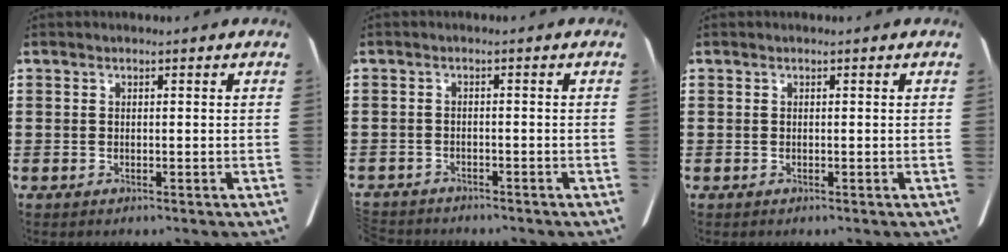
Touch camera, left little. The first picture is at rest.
{"total": 1.8, "force": [-1.8, -0.1, -0.1], "torque": [-0.004, -0.003, -0.040]}
{"total": 0.0}